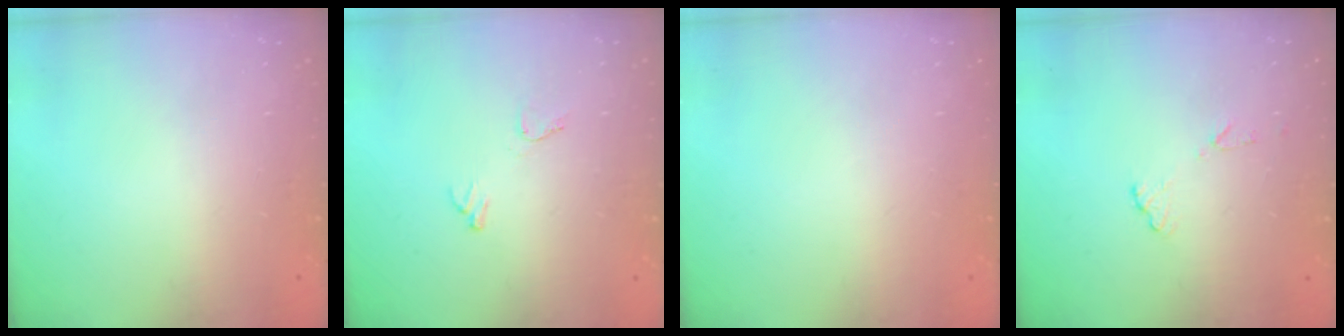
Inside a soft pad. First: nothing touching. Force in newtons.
{"total": 6.6, "press": 6.6, "slide": 0.6}
{"total": 0.0}
{"total": 7.9, "press": 7.9, "slide": 0.5}